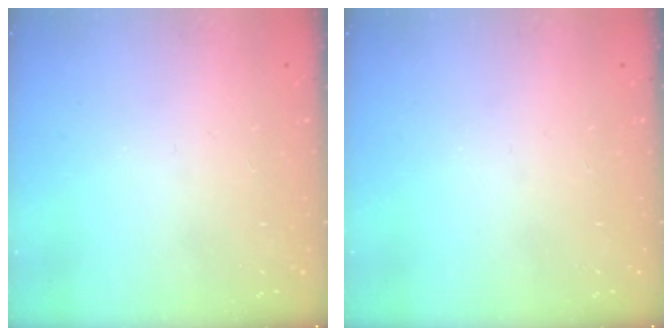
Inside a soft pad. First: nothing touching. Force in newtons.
{"total": 0.0}